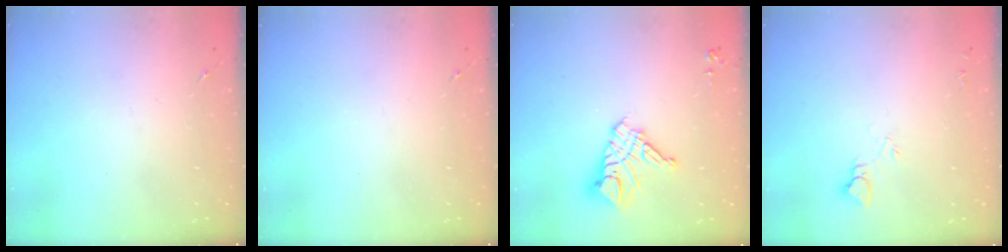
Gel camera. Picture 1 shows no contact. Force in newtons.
{"total": 0.0}
{"total": 12.6, "press": 12.5, "slide": 1.3}
{"total": 6.0, "press": 6.0, "slide": 0.4}